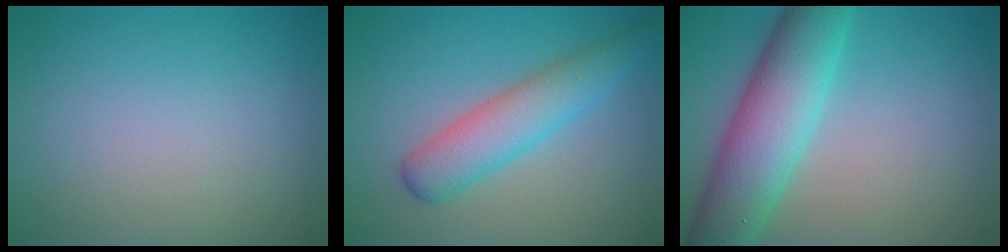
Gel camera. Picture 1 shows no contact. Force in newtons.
{"total": 4.5, "press": 4.5, "slide": 0.2}
{"total": 8.2, "press": 8.2, "slide": 0.1}